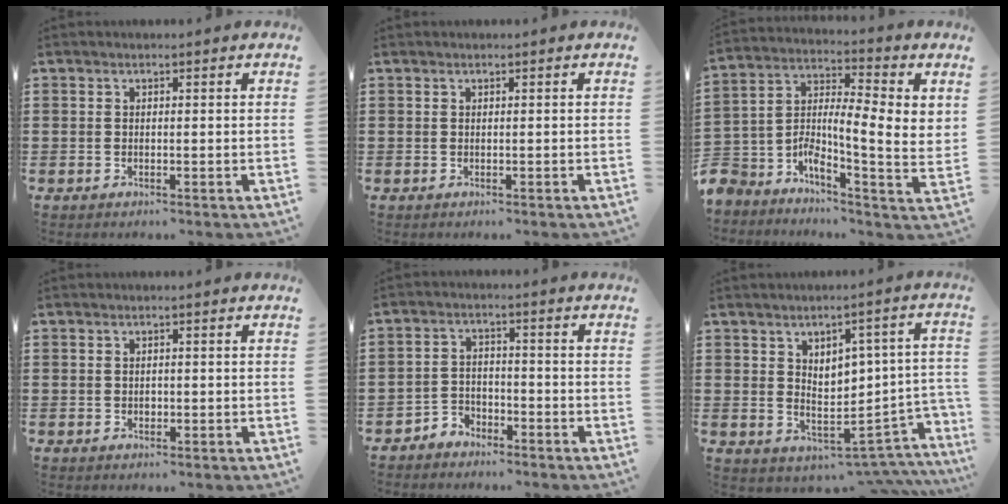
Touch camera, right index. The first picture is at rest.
{"total": 0.0}
{"total": 4.9, "force": [-0.7, 1.3, 4.7], "torque": [-0.108, -0.041, -0.022]}
{"total": 0.8, "force": [-0.1, 0.6, 0.5], "torque": [-0.012, 0.003, -0.002]}
{"total": 3.1, "force": [-2.8, 1.3, 0.1], "torque": [-0.011, 0.003, -0.061]}
{"total": 3.3, "force": [2.0, 2.6, 0.7], "torque": [-0.033, -0.029, 0.032]}